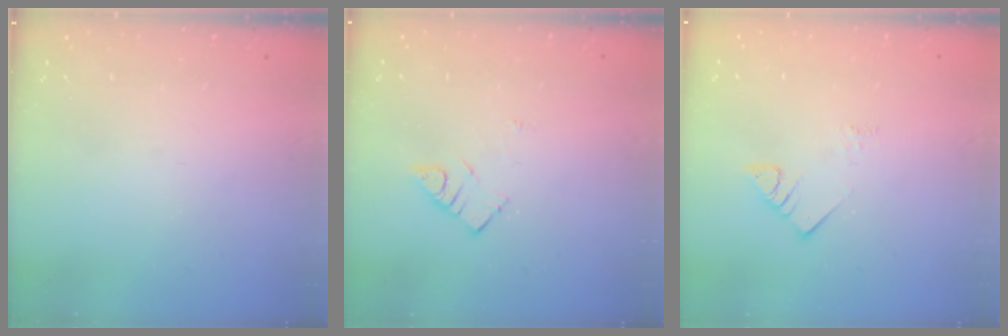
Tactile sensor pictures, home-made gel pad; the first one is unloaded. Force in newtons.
{"total": 4.3, "press": 4.3, "slide": 0.5}
{"total": 3.3, "press": 3.3, "slide": 0.4}